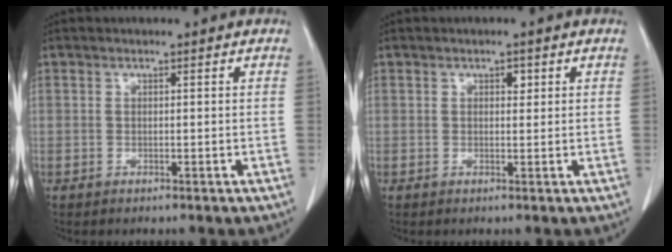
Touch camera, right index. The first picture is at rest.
{"total": 1.2, "force": [0.5, 0.6, 0.8], "torque": [-0.012, 0.000, 0.008]}